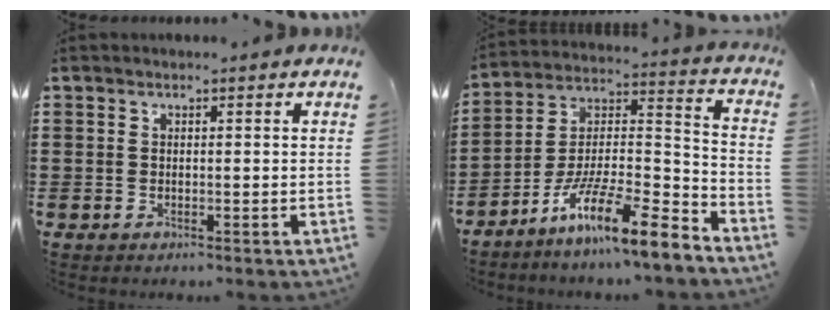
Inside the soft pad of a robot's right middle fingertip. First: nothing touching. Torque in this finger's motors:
{"motor_torque": [2.14, 0.00, 1.05, 0.21]}